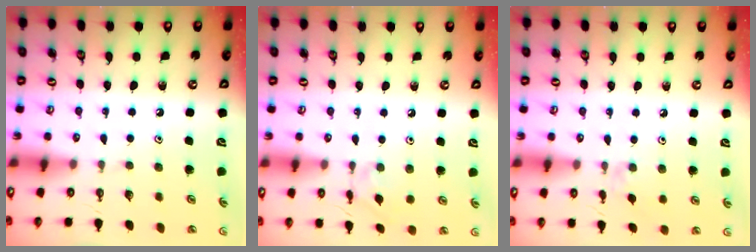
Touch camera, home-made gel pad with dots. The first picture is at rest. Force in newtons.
{"total": 2.1, "press": 2.1, "slide": 0.3}
{"total": 2.6, "press": 2.6, "slide": 0.5}